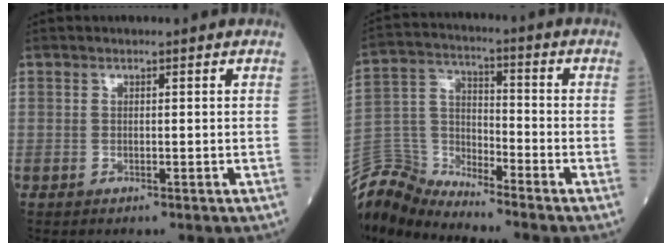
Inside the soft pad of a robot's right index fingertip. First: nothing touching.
{"total": 8.8, "force": [-8.8, -0.5, -0.7], "torque": [0.000, 0.033, -0.173]}